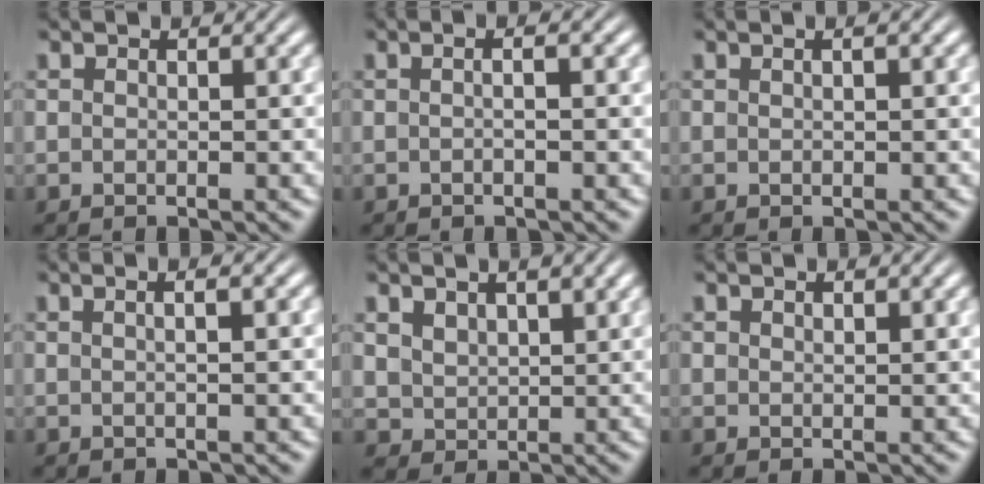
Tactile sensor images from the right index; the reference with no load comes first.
{"total": 1.5, "force": [-0.2, 0.1, 1.5], "torque": [-0.019, 0.006, -0.008]}
{"total": 0.7, "force": [0.3, -0.1, 0.7], "torque": [-0.008, 0.003, 0.005]}
{"total": 1.6, "force": [0.4, -0.1, 1.5], "torque": [-0.017, 0.007, 0.004]}
{"total": 2.5, "force": [1.8, 1.5, 0.8], "torque": [-0.018, -0.009, 0.046]}
{"total": 0.8, "force": [0.7, -0.2, 0.0], "torque": [0.003, -0.005, 0.018]}